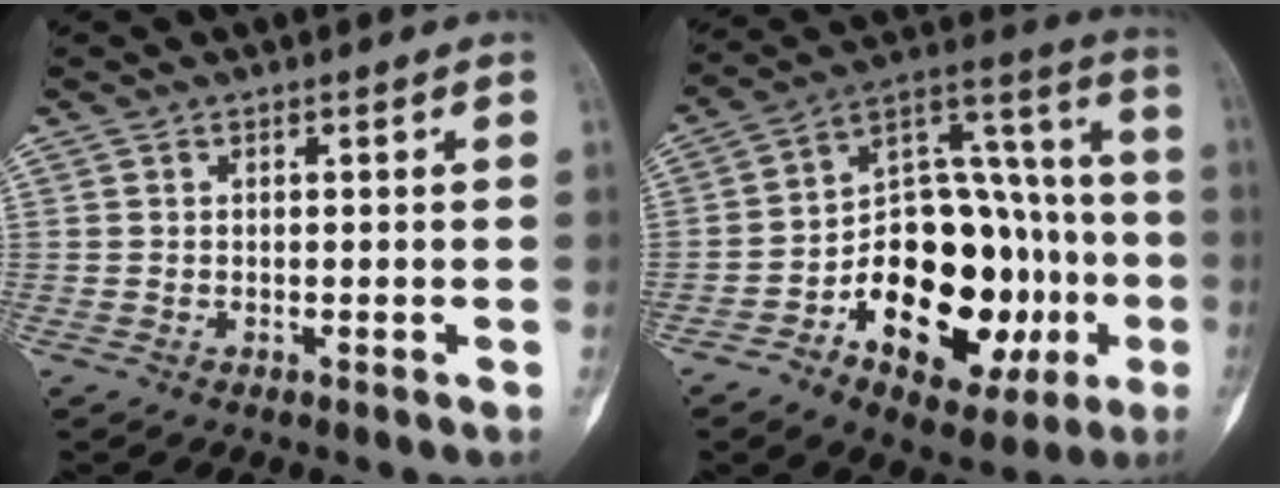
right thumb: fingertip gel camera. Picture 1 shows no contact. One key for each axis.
{"total": 28.3, "fx": -7.8, "fy": 15.9, "fz": 22.0, "tx": -0.305, "ty": 0.053, "tz": -0.103}